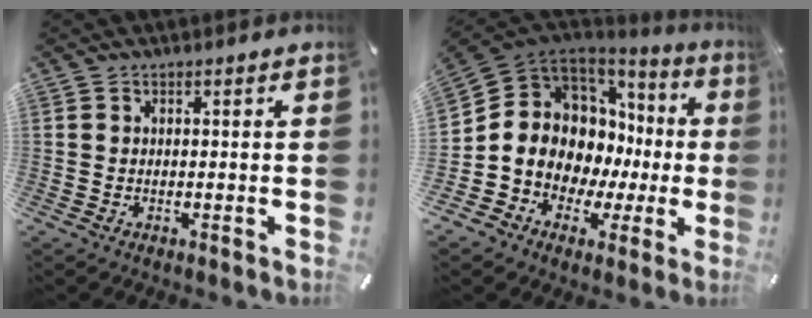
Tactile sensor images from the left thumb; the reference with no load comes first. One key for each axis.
{"total": 11.5, "fx": 0.6, "fy": 10.2, "fz": 5.4, "tx": -0.100, "ty": -0.044, "tz": 0.015}